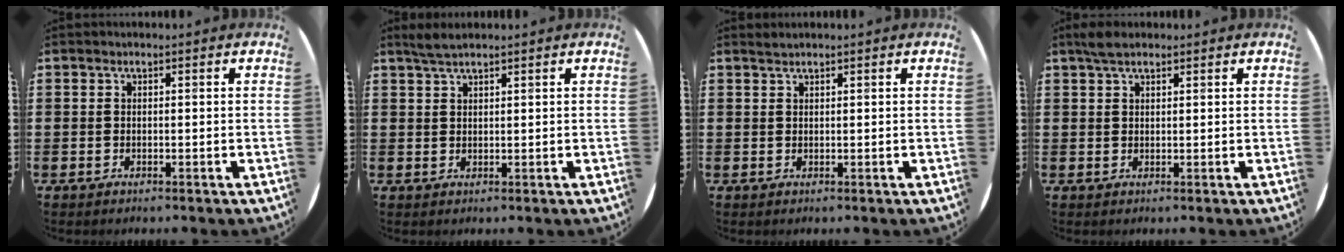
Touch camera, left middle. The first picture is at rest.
{"total": 2.0, "force": [1.7, 0.1, 1.0], "torque": [-0.021, 0.003, 0.031]}
{"total": 0.6, "force": [0.6, -0.1, 0.0], "torque": [0.000, 0.000, 0.012]}
{"total": 2.4, "force": [1.9, 0.8, 1.3], "torque": [-0.029, 0.006, 0.033]}